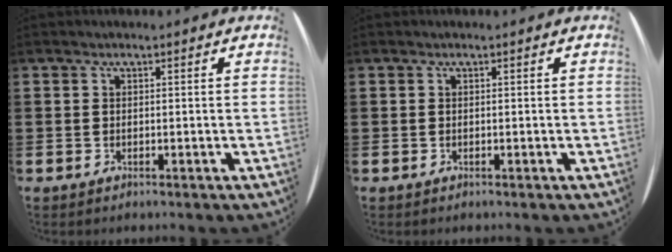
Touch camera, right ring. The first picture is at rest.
{"total": 0.0}